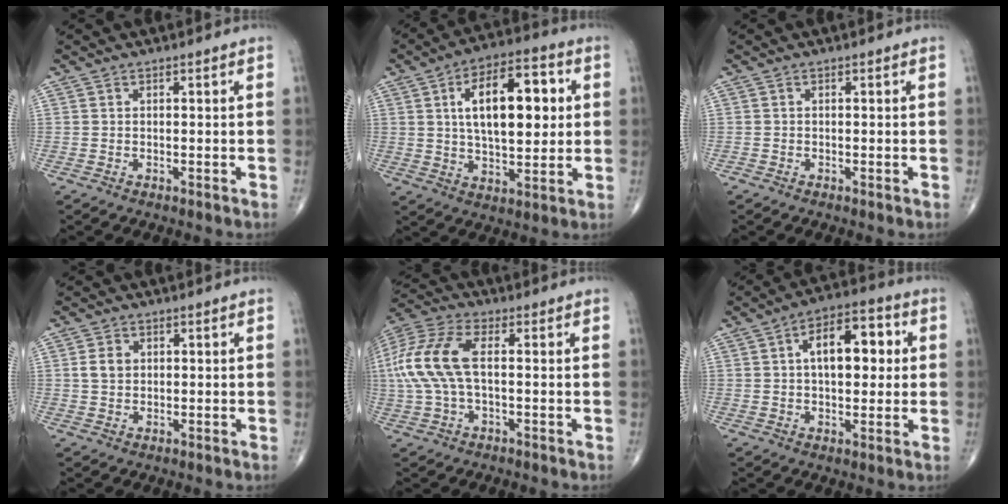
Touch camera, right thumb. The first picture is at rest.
{"total": 17.1, "force": [3.5, 8.3, 14.6], "torque": [-0.206, 0.008, 0.055]}
{"total": 0.0}
{"total": 3.1, "force": [0.6, 2.5, 1.9], "torque": [-0.028, 0.002, 0.011]}
{"total": 13.5, "force": [0.6, 6.4, 11.8], "torque": [-0.282, 0.029, 0.009]}
{"total": 12.3, "force": [2.3, 6.6, 10.1], "torque": [-0.126, 0.020, 0.030]}